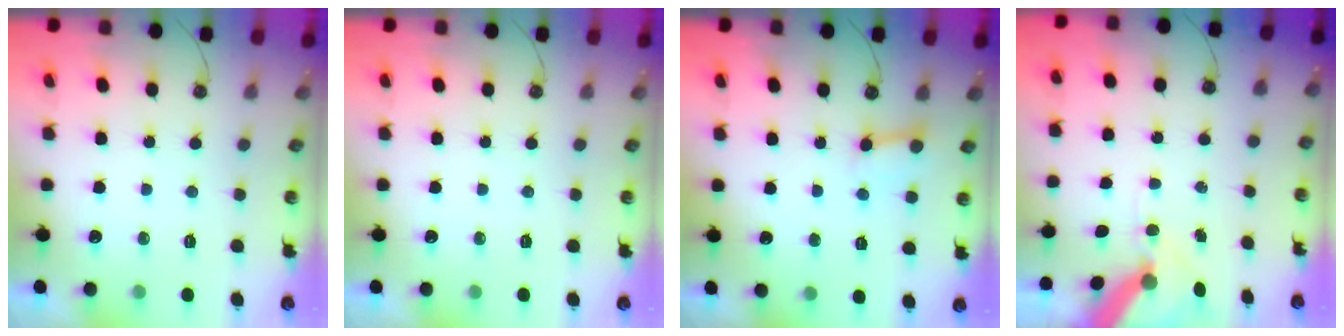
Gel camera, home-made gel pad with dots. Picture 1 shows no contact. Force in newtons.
{"total": 0.0}
{"total": 3.3, "press": 3.3, "slide": 0.2}
{"total": 10.7, "press": 10.6, "slide": 1.4}